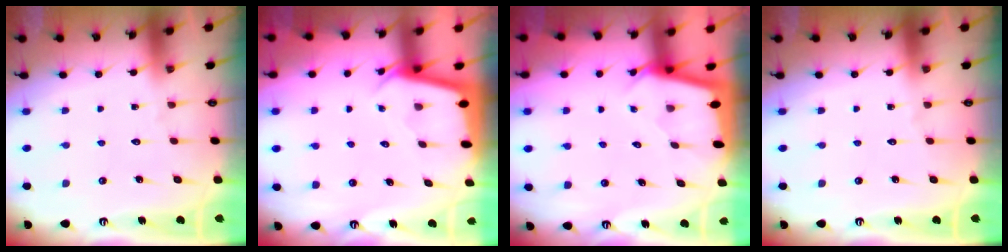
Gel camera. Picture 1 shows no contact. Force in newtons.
{"total": 2.3, "press": 2.3, "slide": 0.0}
{"total": 2.4, "press": 2.4, "slide": 0.2}
{"total": 0.0}